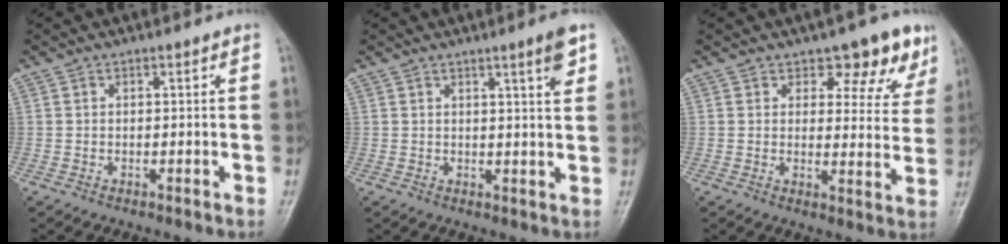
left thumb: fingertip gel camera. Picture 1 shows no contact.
{"total": 3.9, "force": [2.2, 0.0, 3.2], "torque": [-0.044, -0.015, 0.034]}
{"total": 9.0, "force": [6.1, 4.7, 4.6], "torque": [-0.014, -0.037, 0.068]}